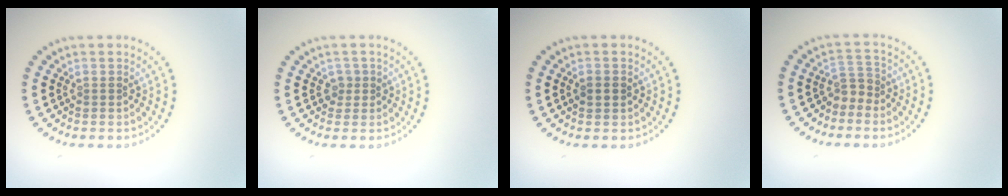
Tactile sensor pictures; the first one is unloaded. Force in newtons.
{"total": 1.0, "press": 0.9, "slide": 0.6}
{"total": 1.8, "press": 1.8, "slide": 0.1}
{"total": 1.9, "press": 1.3, "slide": 1.4}